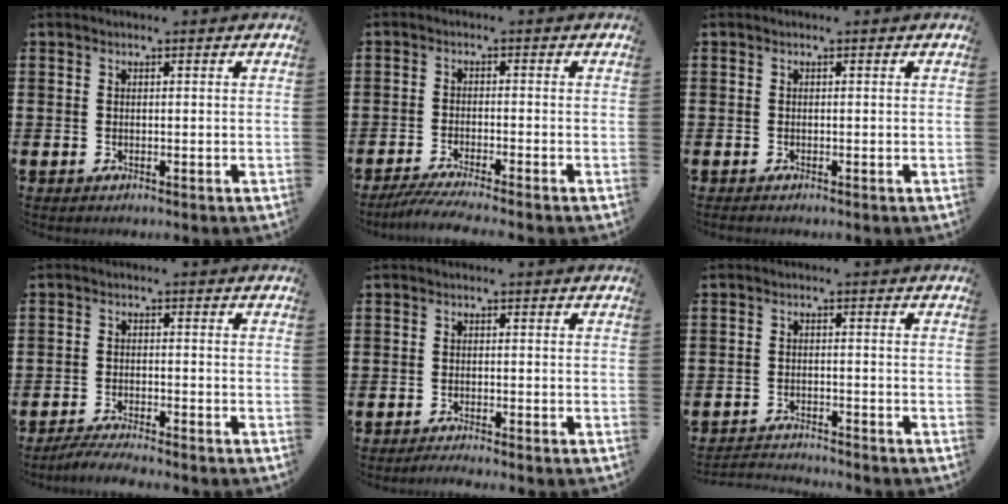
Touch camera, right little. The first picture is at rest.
{"total": 3.2, "force": [-2.6, -0.2, 1.8], "torque": [-0.027, -0.005, -0.047]}
{"total": 0.0}
{"total": 2.7, "force": [-2.5, -0.1, 0.8], "torque": [-0.013, 0.002, -0.049]}
{"total": 1.0, "force": [-0.9, -0.1, 0.4], "torque": [-0.007, -0.001, -0.017]}
{"total": 2.2, "force": [-2.2, -0.1, -0.2], "torque": [-0.003, 0.002, -0.048]}